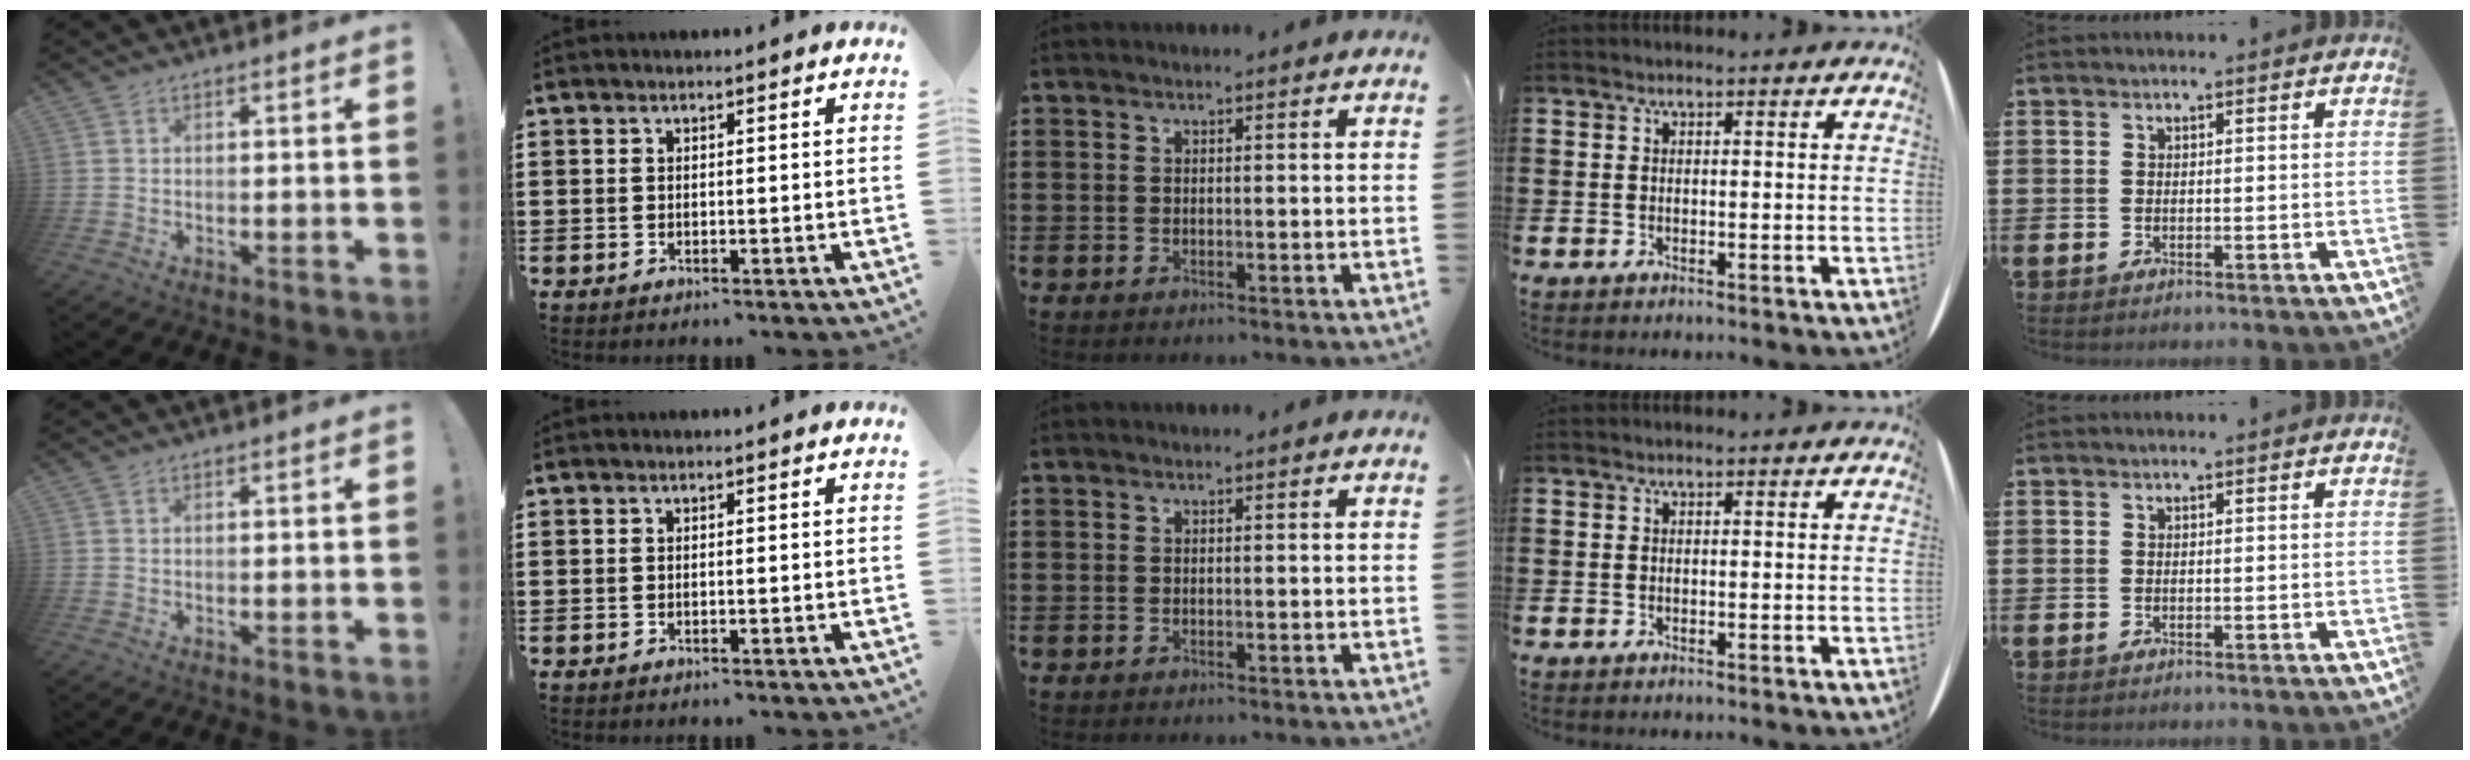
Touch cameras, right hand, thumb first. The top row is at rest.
{}